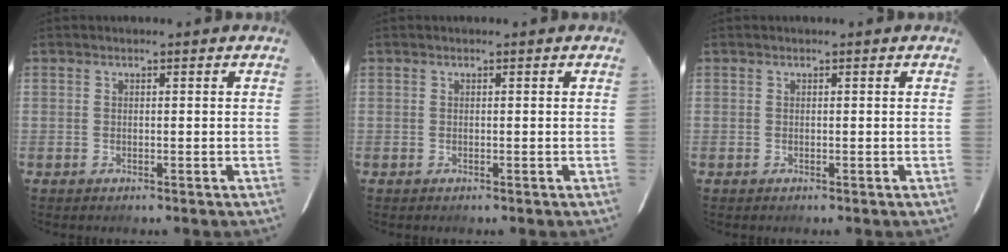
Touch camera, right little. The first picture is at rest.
{"total": 0.0}
{"total": 0.0}